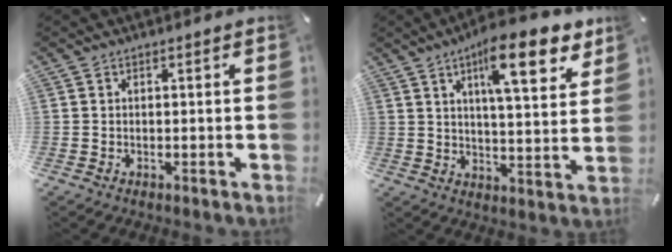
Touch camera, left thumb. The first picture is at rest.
{"total": 15.7, "force": [9.0, 5.1, 11.8], "torque": [-0.172, -0.041, 0.141]}